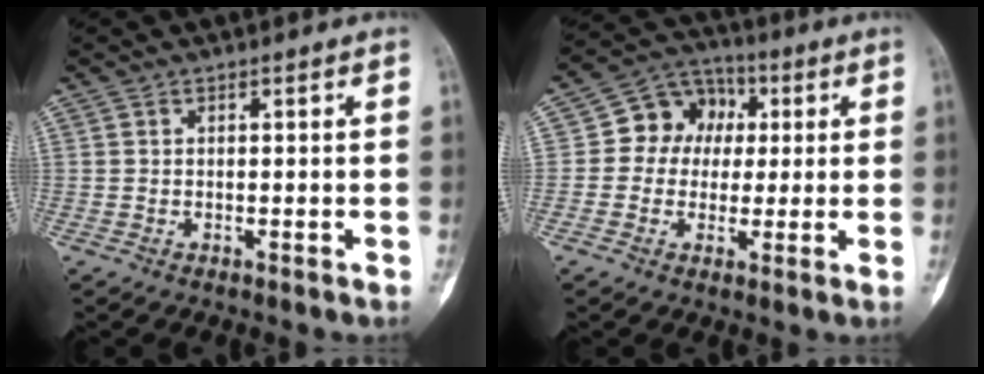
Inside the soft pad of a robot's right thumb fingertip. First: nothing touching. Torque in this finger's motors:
{"motor_torque": [-0.21, 0.42, 0.54, -0.02, 0.03]}